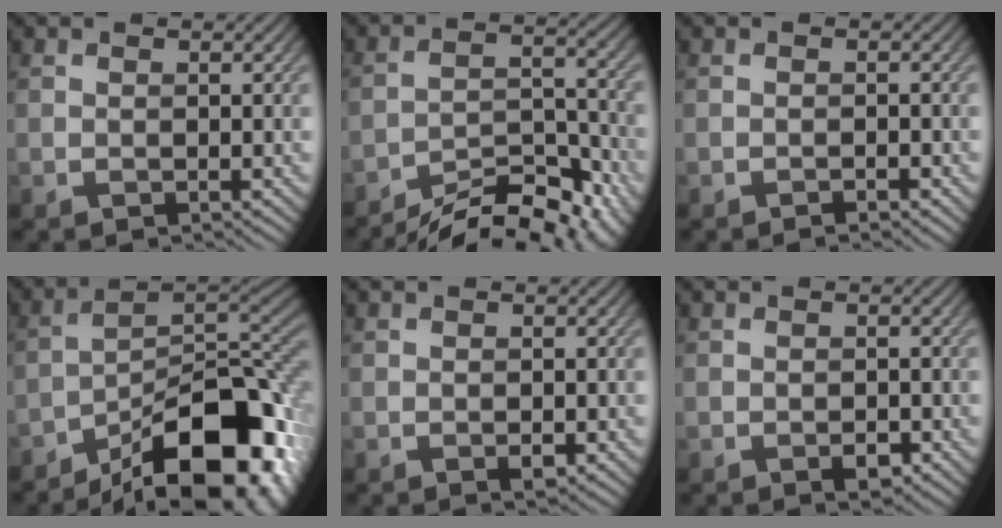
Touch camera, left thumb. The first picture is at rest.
{"total": 11.3, "force": [-9.7, 2.6, 5.1], "torque": [-0.081, 0.002, -0.149]}
{"total": 1.0, "force": [-0.8, 0.2, 0.7], "torque": [-0.010, 0.000, -0.013]}
{"total": 17.7, "force": [-11.1, 6.8, 11.9], "torque": [-0.155, -0.009, -0.175]}
{"total": 0.8, "force": [-0.3, 0.4, 0.6], "torque": [-0.009, -0.004, -0.003]}
{"total": 1.4, "force": [-0.6, 0.9, 1.0], "torque": [-0.015, -0.007, -0.009]}